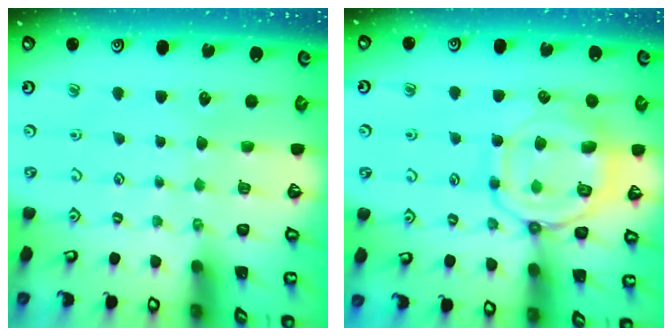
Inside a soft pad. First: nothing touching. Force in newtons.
{"total": 15.4, "press": 15.4, "slide": 1.4}